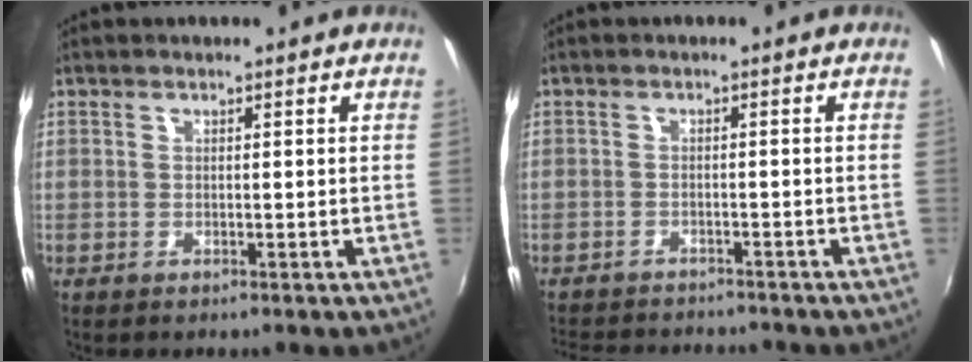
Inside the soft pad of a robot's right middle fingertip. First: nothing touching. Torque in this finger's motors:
{"motor_torque": [0.42, -0.56, 0.01, 0.01]}